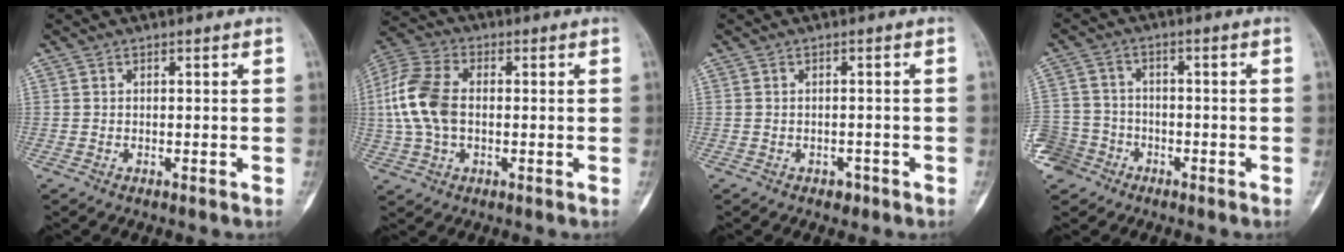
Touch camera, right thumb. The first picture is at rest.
{"total": 12.3, "force": [0.2, 7.9, 9.5], "torque": [-0.206, 0.020, -0.001]}
{"total": 1.6, "force": [-1.0, 1.1, 0.7], "torque": [-0.006, 0.008, -0.011]}
{"total": 8.5, "force": [-4.9, 6.8, 1.1], "torque": [-0.021, 0.033, -0.093]}